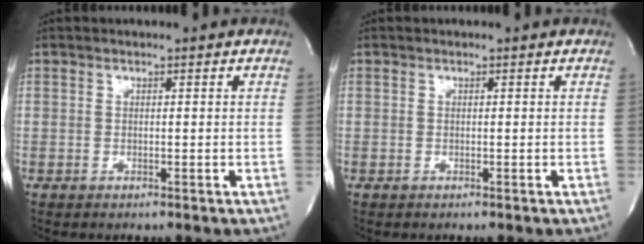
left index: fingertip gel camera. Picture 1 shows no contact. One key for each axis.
{"total": 0.0}